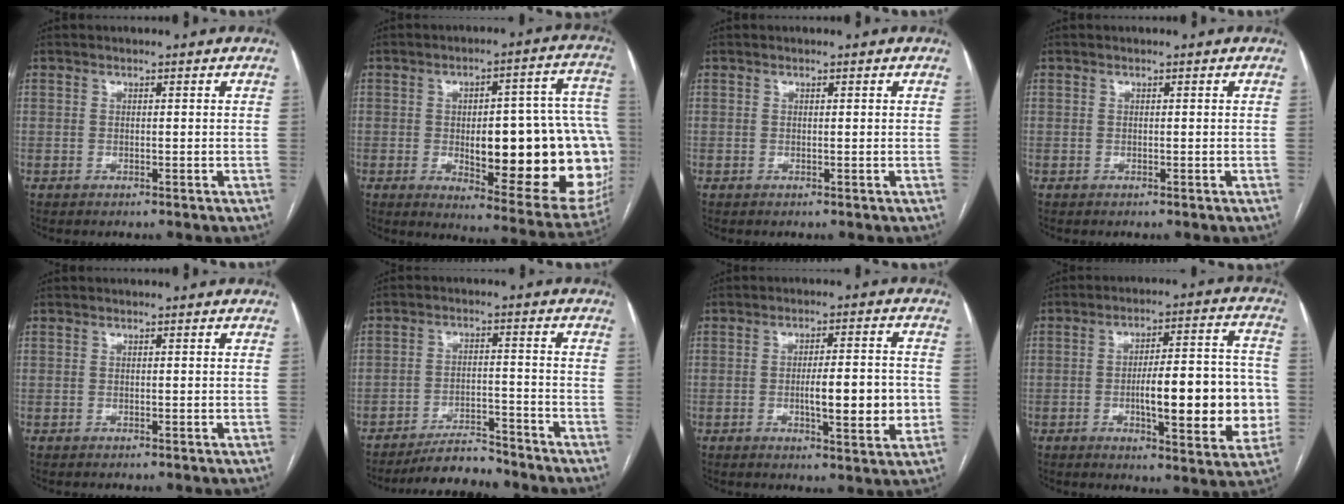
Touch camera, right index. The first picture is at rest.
{"total": 26.5, "force": [-3.0, 7.3, 25.3], "torque": [-0.236, 0.025, -0.013]}
{"total": 0.0}
{"total": 0.0}
{"total": 0.0}
{"total": 6.7, "force": [-6.5, 1.0, 1.3], "torque": [-0.017, -0.005, -0.110]}
{"total": 9.0, "force": [-1.4, 1.7, 8.8], "torque": [-0.134, 0.000, -0.018]}
{"total": 16.5, "force": [-2.5, 4.1, 15.8], "torque": [-0.220, 0.017, -0.029]}